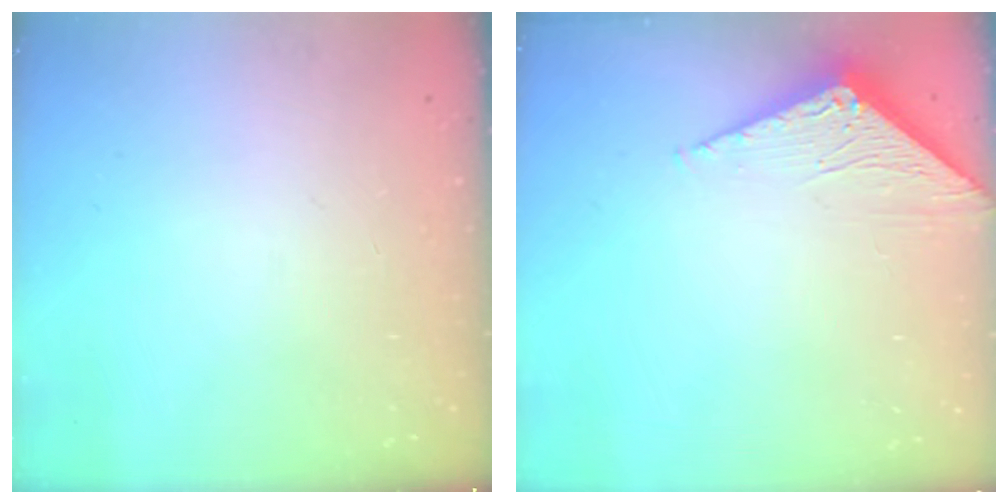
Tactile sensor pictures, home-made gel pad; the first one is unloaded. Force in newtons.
{"total": 3.1, "press": 3.1, "slide": 0.2}